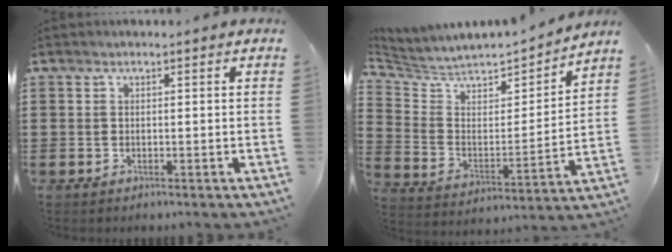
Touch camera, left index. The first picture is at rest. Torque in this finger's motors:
{"motor_torque": [1.11, -1.02, 0.19, 0.05]}